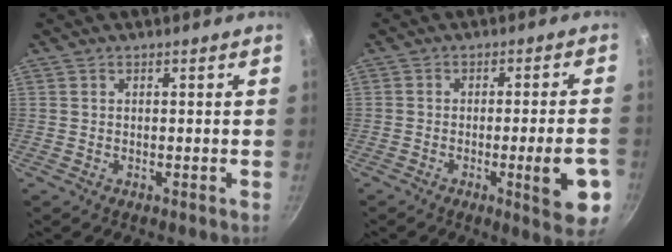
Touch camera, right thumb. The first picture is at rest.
{"total": 10.4, "force": [-3.2, 1.8, 9.7], "torque": [-0.118, 0.008, -0.041]}